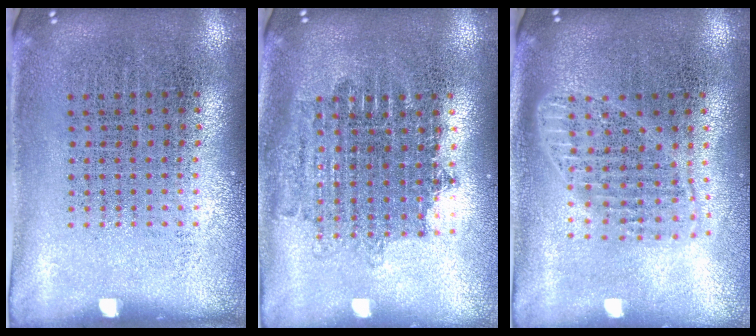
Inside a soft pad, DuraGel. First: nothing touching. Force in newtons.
{"total": 1.8, "press": 1.5, "slide": 1.0}
{"total": 1.7, "press": 1.4, "slide": 0.9}